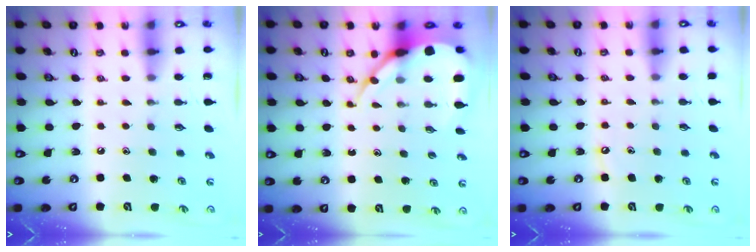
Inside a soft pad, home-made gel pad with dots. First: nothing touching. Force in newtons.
{"total": 8.9, "press": 8.8, "slide": 1.0}
{"total": 3.1, "press": 3.0, "slide": 0.4}